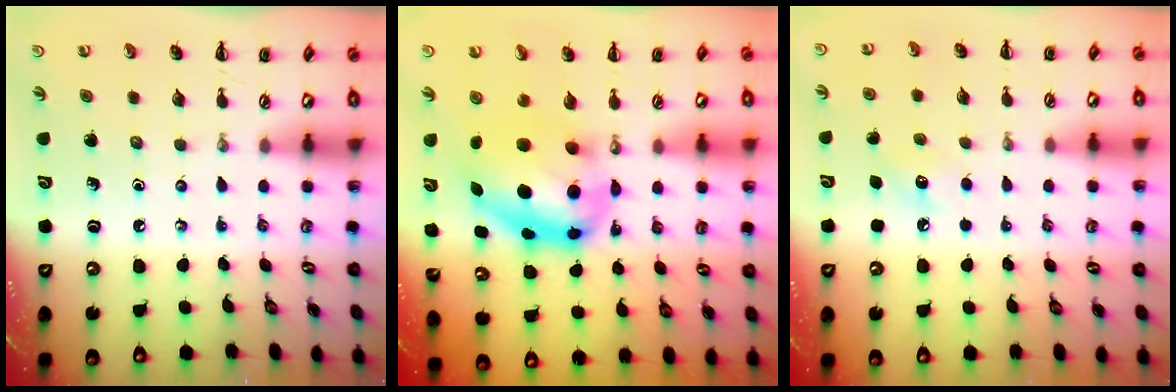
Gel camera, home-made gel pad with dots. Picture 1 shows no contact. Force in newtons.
{"total": 9.6, "press": 9.4, "slide": 2.2}
{"total": 6.2, "press": 6.0, "slide": 1.6}